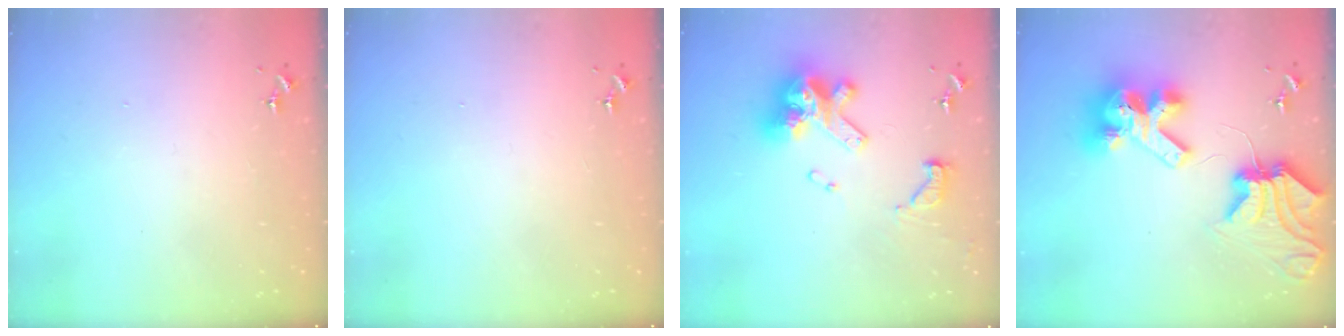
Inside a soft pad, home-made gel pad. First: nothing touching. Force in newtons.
{"total": 0.0}
{"total": 16.9, "press": 16.8, "slide": 1.5}
{"total": 17.8, "press": 17.7, "slide": 1.9}